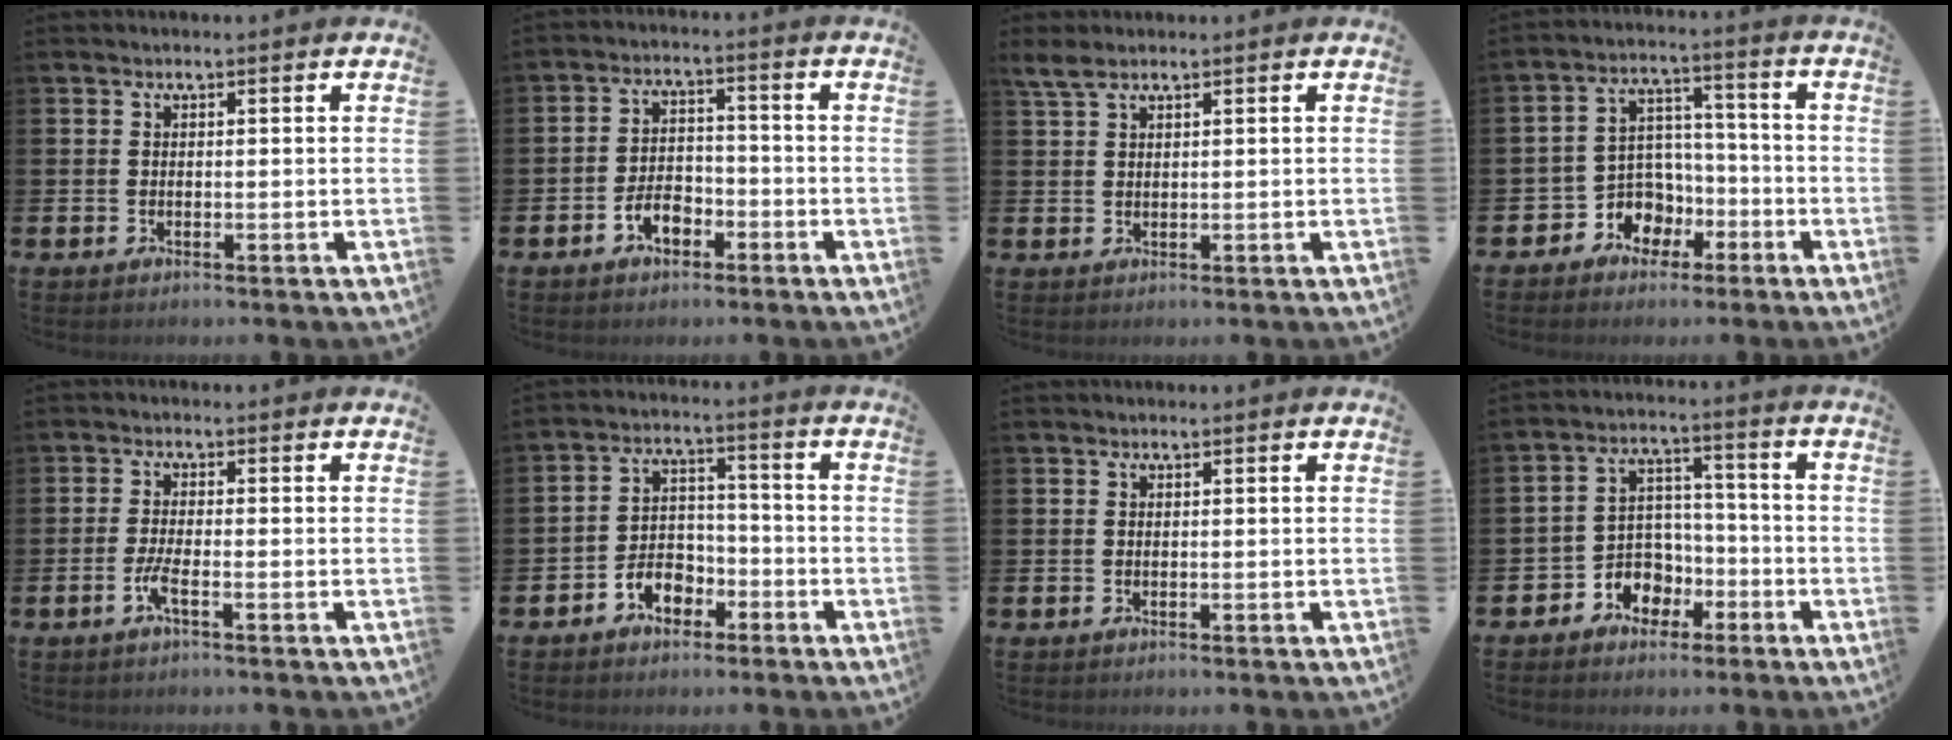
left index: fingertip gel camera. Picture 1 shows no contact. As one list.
[{"total": 4.1, "force": [-2.5, 2.5, 2.2], "torque": [-0.034, 0.007, -0.050]}, {"total": 2.7, "force": [2.0, 0.9, 1.6], "torque": [-0.035, 0.005, 0.036]}, {"total": 5.8, "force": [-2.3, 5.3, 0.9], "torque": [-0.050, -0.007, -0.047]}, {"total": 2.2, "force": [-1.1, 0.2, 1.8], "torque": [-0.044, -0.003, -0.023]}, {"total": 4.7, "force": [-3.0, 3.2, 1.7], "torque": [-0.036, 0.010, -0.061]}, {"total": 0.0}, {"total": 5.2, "force": [-2.2, 4.6, 0.8], "torque": [-0.037, 0.000, -0.048]}]